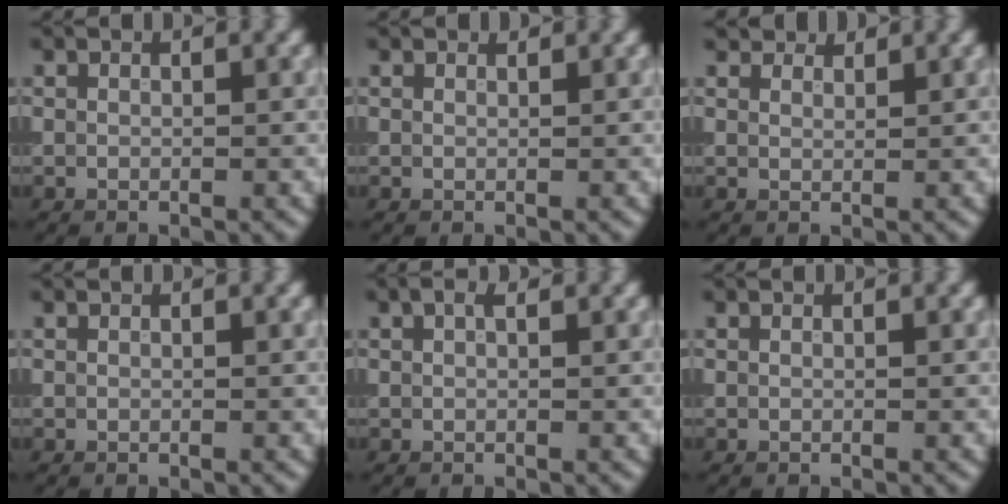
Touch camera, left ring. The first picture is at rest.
{"total": 0.7, "force": [0.7, 0.1, 0.0], "torque": [-0.003, -0.004, 0.007]}
{"total": 3.6, "force": [3.1, 1.4, 1.1], "torque": [-0.029, -0.005, 0.047]}
{"total": 0.0}
{"total": 1.1, "force": [0.6, 0.4, 0.8], "torque": [-0.017, 0.006, 0.009]}
{"total": 0.0}